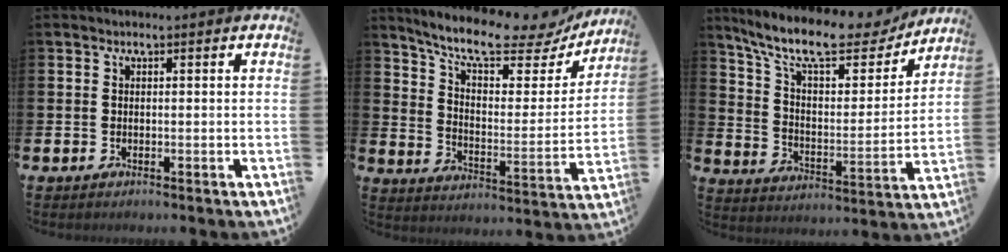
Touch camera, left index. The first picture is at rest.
{"total": 11.2, "force": [9.9, 2.4, 4.8], "torque": [-0.110, -0.071, 0.164]}
{"total": 12.1, "force": [10.4, 3.2, 5.1], "torque": [-0.127, -0.066, 0.177]}